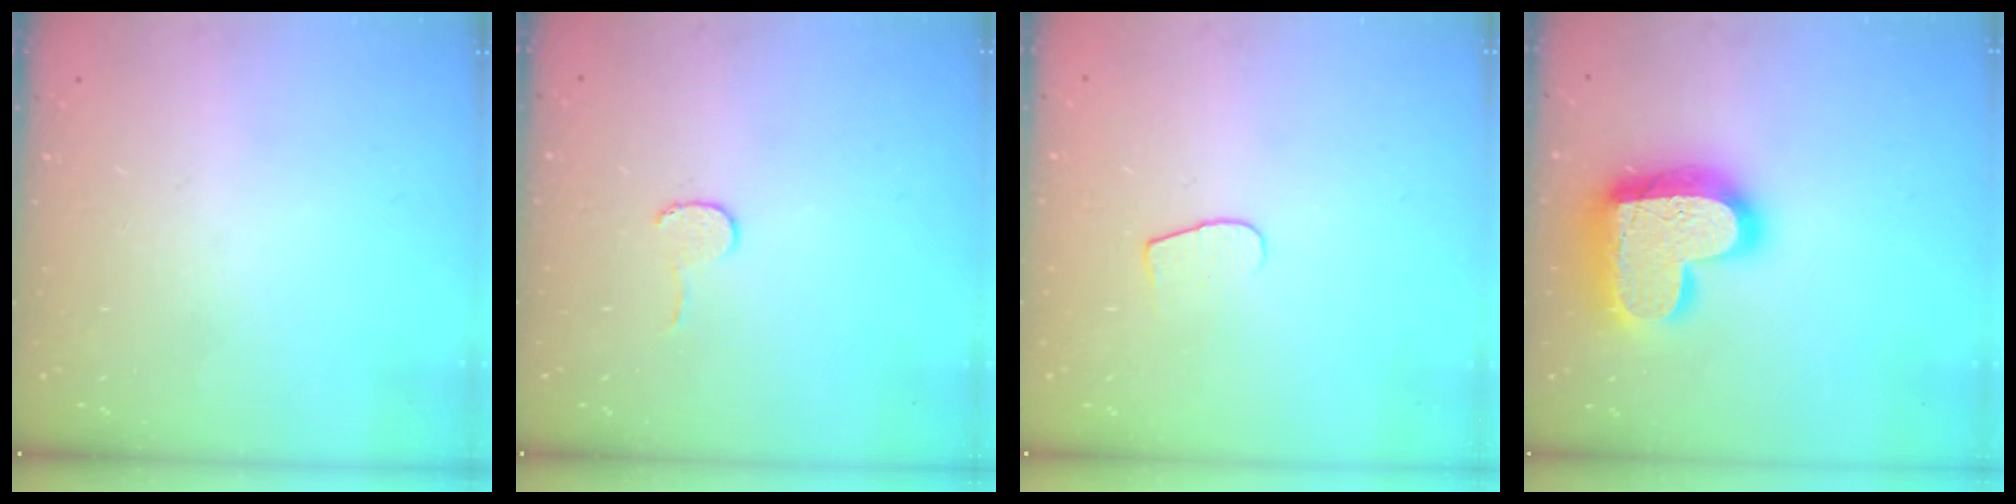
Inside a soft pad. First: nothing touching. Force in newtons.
{"total": 3.9, "press": 3.9, "slide": 0.3}
{"total": 5.9, "press": 5.9, "slide": 0.6}
{"total": 21.5, "press": 21.5, "slide": 1.6}